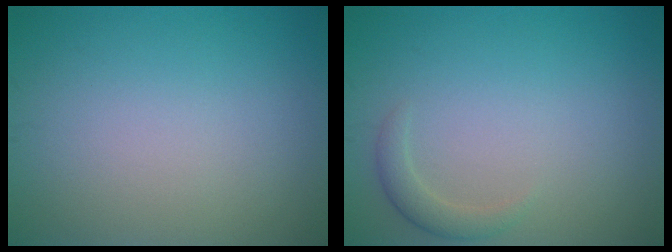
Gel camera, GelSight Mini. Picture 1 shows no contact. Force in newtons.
{"total": 1.6, "press": 1.6, "slide": 0.1}